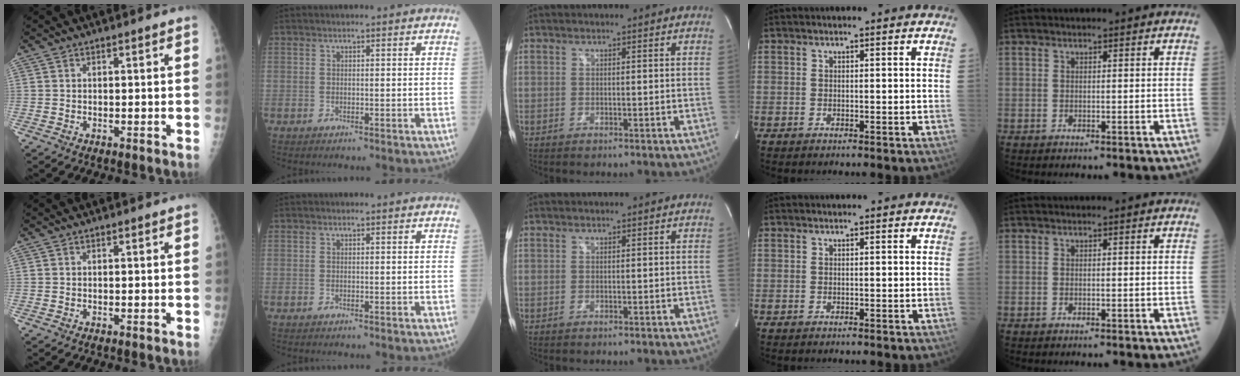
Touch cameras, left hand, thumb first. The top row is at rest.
{}